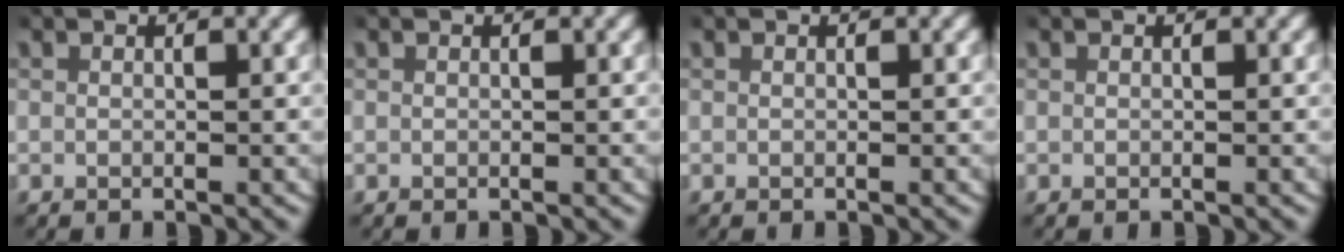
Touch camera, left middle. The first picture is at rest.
{"total": 0.0}
{"total": 0.0}
{"total": 0.0}